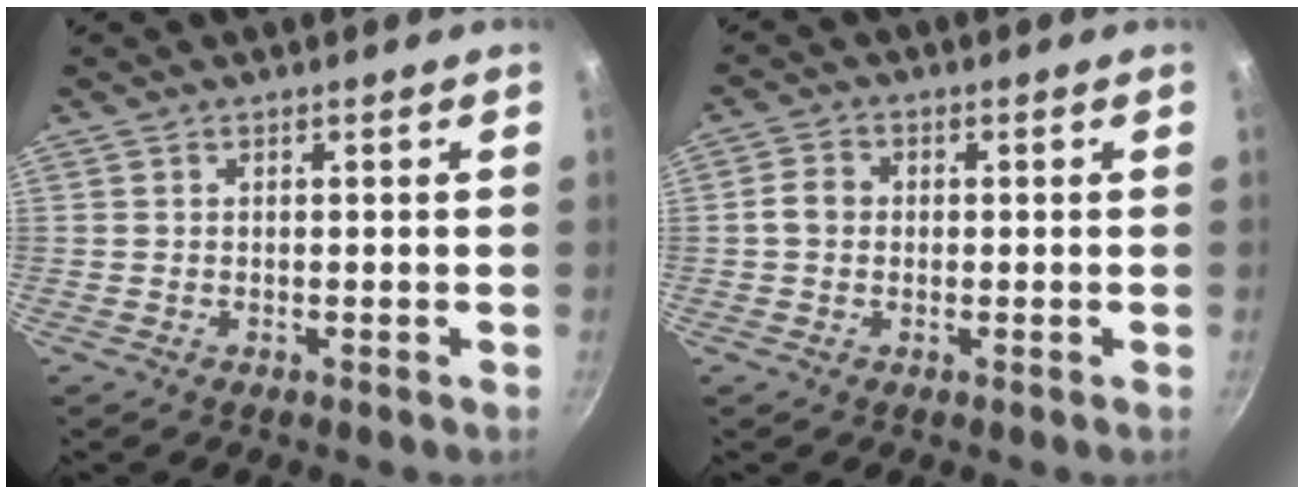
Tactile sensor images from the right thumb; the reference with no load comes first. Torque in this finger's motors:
{"motor_torque": [0.64, 0.46, 0.61, -0.45, -0.02]}